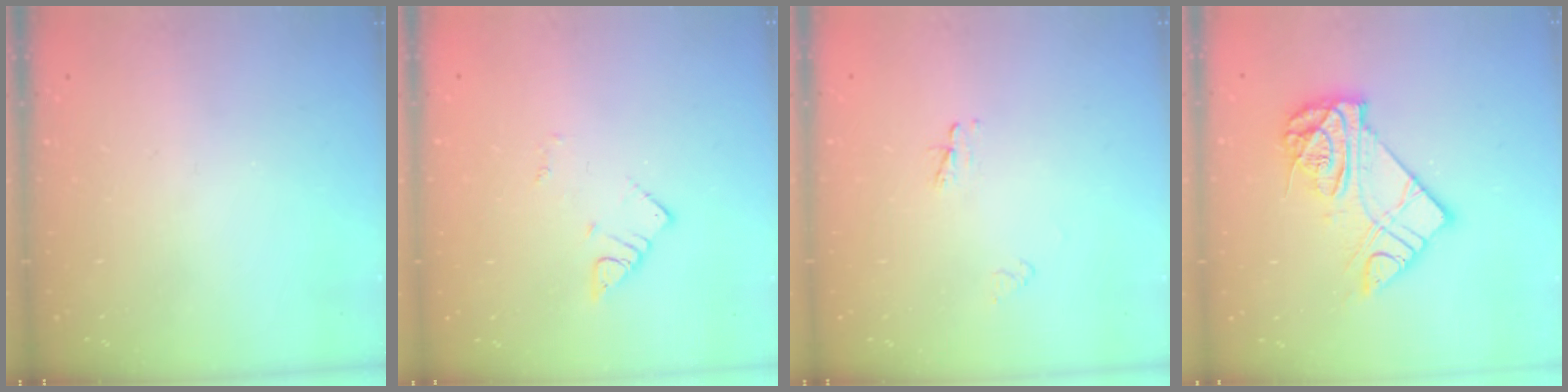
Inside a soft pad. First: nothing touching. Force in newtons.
{"total": 2.7, "press": 2.7, "slide": 0.4}
{"total": 2.3, "press": 2.3, "slide": 0.3}
{"total": 13.6, "press": 13.6, "slide": 1.1}